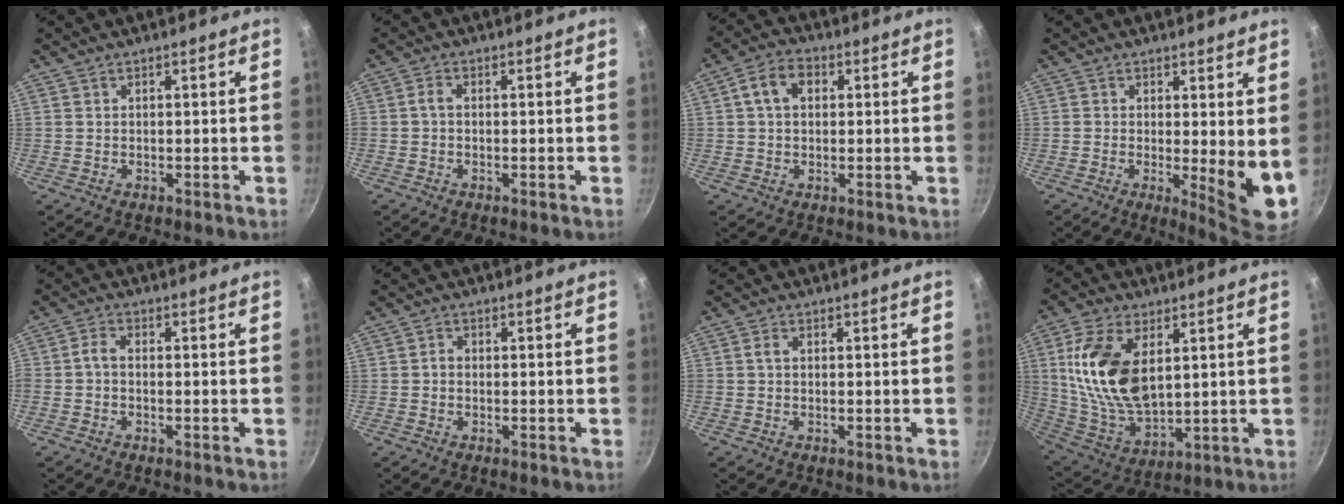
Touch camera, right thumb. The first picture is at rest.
{"total": 2.0, "force": [-0.2, 0.7, 1.8], "torque": [-0.051, 0.009, -0.009]}
{"total": 6.5, "force": [1.5, 4.7, 4.3], "torque": [-0.061, 0.015, 0.015]}
{"total": 7.4, "force": [0.4, 2.1, 7.1], "torque": [-0.095, -0.028, 0.004]}
{"total": 2.7, "force": [-0.9, 1.0, 2.3], "torque": [-0.061, 0.014, -0.027]}
{"total": 1.2, "force": [-0.4, 1.0, 0.7], "torque": [-0.013, 0.007, -0.010]}
{"total": 1.4, "force": [0.0, 0.4, 1.4], "torque": [-0.036, 0.005, -0.003]}
{"total": 17.8, "force": [4.5, 10.0, 14.0], "torque": [-0.261, -0.022, 0.098]}